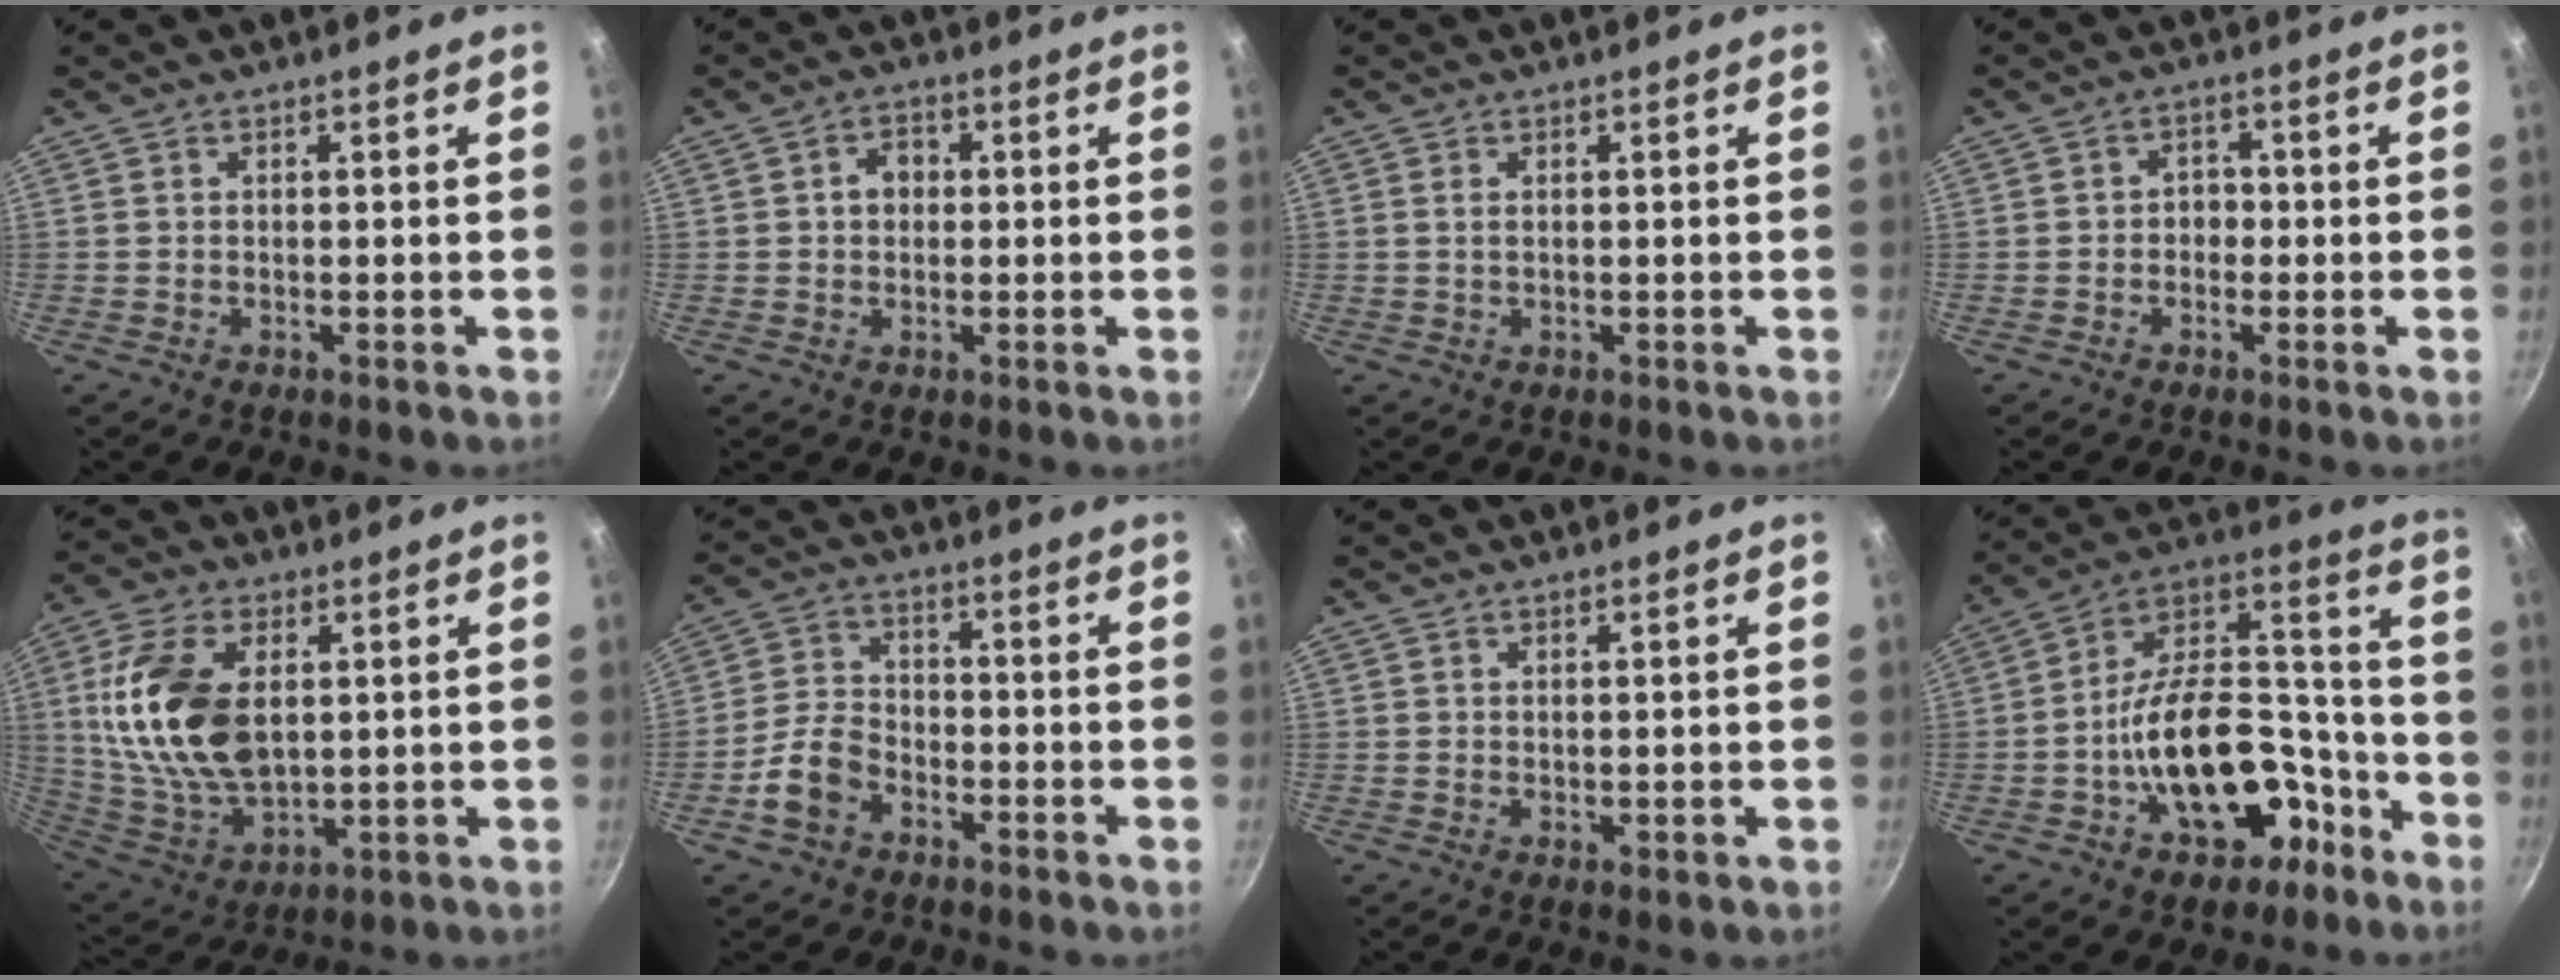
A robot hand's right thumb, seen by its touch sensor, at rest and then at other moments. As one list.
[{"total": 3.7, "force": [0.4, 3.0, 2.2], "torque": [-0.014, 0.009, 0.003]}, {"total": 1.1, "force": [0.3, 0.6, 0.8], "torque": [-0.015, 0.001, 0.003]}, {"total": 3.5, "force": [-1.0, 2.9, 1.8], "torque": [-0.001, 0.017, -0.022]}, {"total": 19.4, "force": [3.5, 11.6, 15.2], "torque": [-0.280, -0.014, 0.078]}, {"total": 7.9, "force": [-3.8, 5.4, 4.4], "torque": [-0.068, 0.037, -0.079]}, {"total": 0.8, "force": [0.4, 0.3, 0.6], "torque": [-0.004, -0.012, 0.003]}, {"total": 22.3, "force": [-8.8, 13.3, 15.6], "torque": [-0.206, 0.095, -0.123]}]